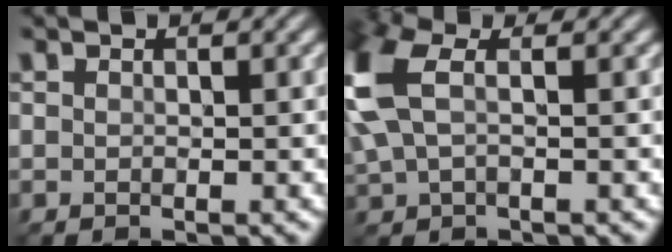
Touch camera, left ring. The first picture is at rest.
{"total": 5.8, "force": [1.6, 3.0, 4.7], "torque": [-0.143, 0.013, 0.027]}